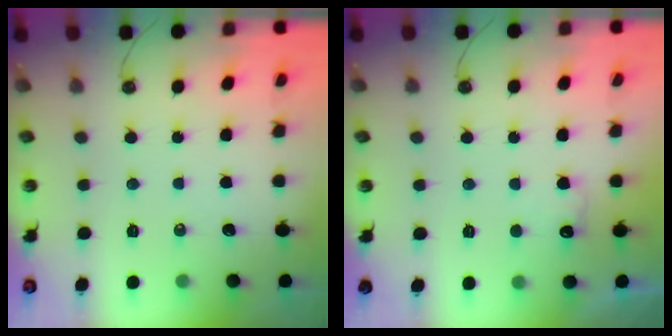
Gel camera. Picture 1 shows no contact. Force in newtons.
{"total": 6.4, "press": 6.3, "slide": 1.2}